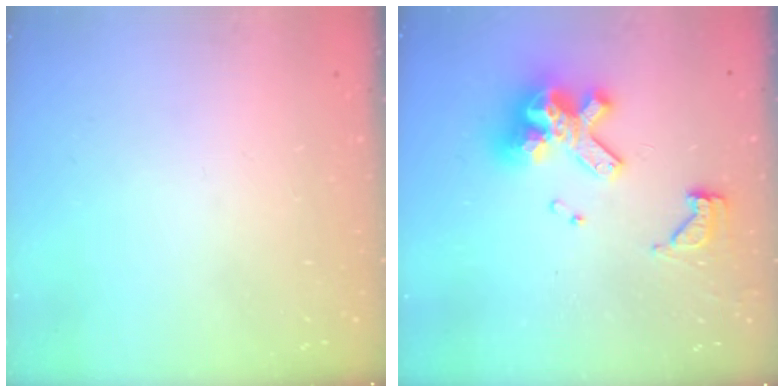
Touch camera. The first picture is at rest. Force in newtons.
{"total": 13.5, "press": 13.4, "slide": 1.5}